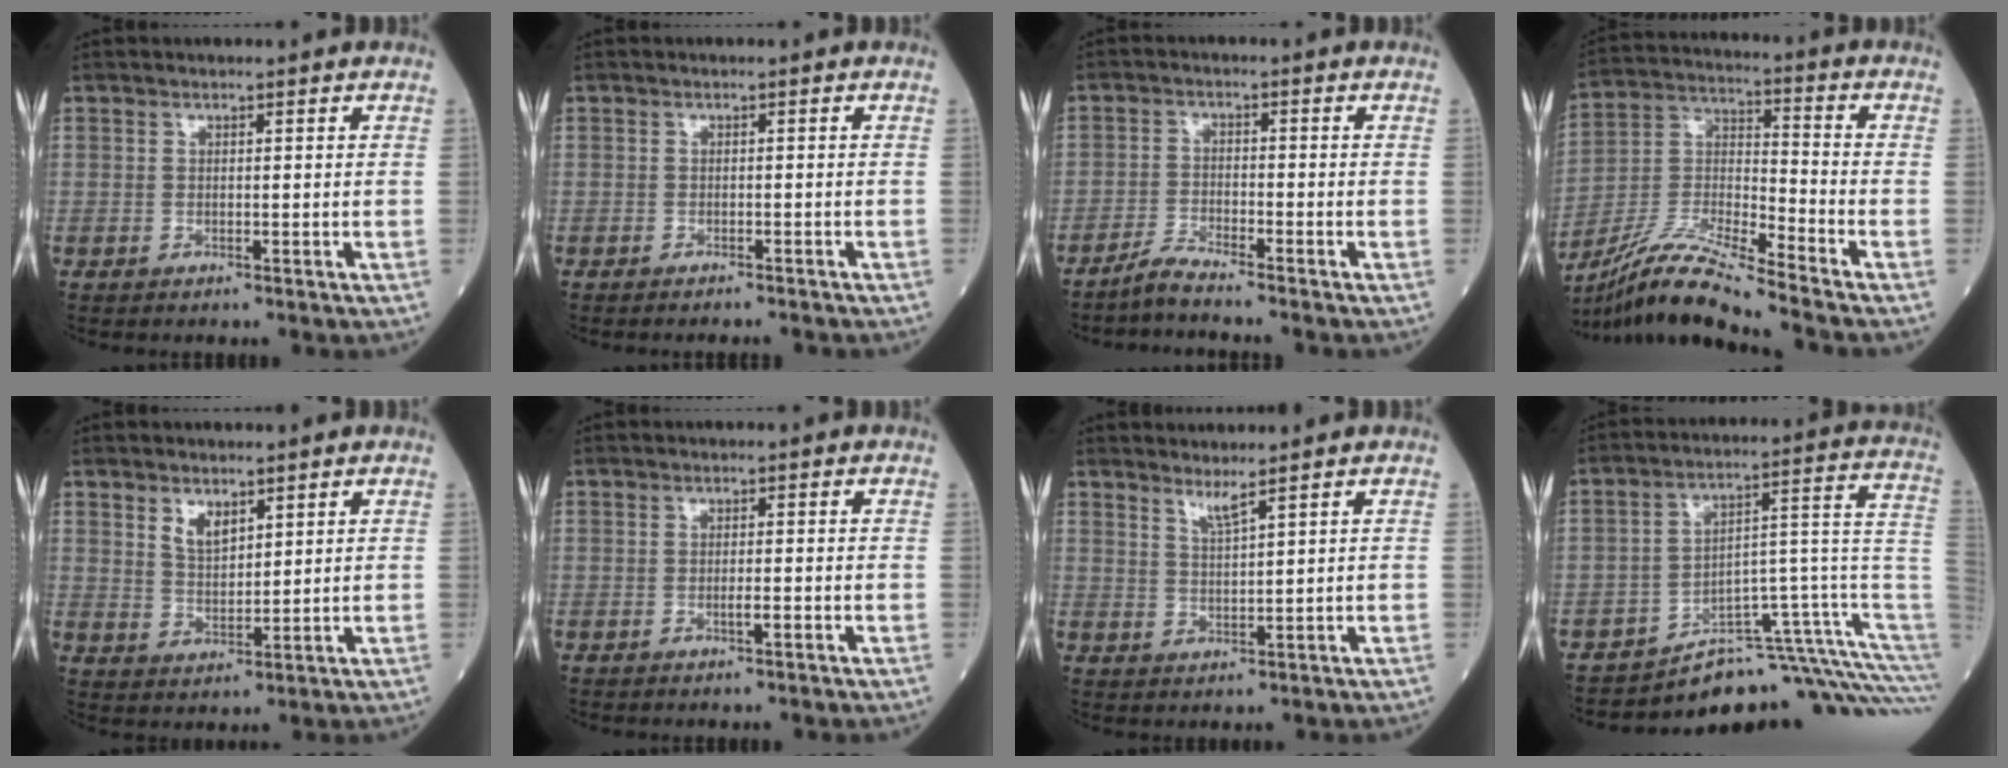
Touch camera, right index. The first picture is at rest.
{"total": 2.3, "force": [-2.2, 0.1, 0.5], "torque": [-0.006, -0.004, -0.028]}
{"total": 3.3, "force": [-3.2, -0.7, 0.9], "torque": [-0.023, -0.014, -0.067]}
{"total": 14.0, "force": [-12.3, -1.3, 6.6], "torque": [-0.133, -0.004, -0.232]}
{"total": 3.8, "force": [2.3, 1.7, 2.4], "torque": [-0.046, -0.004, 0.050]}
{"total": 1.2, "force": [-0.4, 0.1, 1.1], "torque": [-0.020, 0.000, -0.006]}
{"total": 2.2, "force": [1.8, -0.7, 1.0], "torque": [-0.022, -0.016, 0.037]}
{"total": 15.1, "force": [-13.7, -0.3, 6.4], "torque": [-0.021, 0.095, -0.190]}